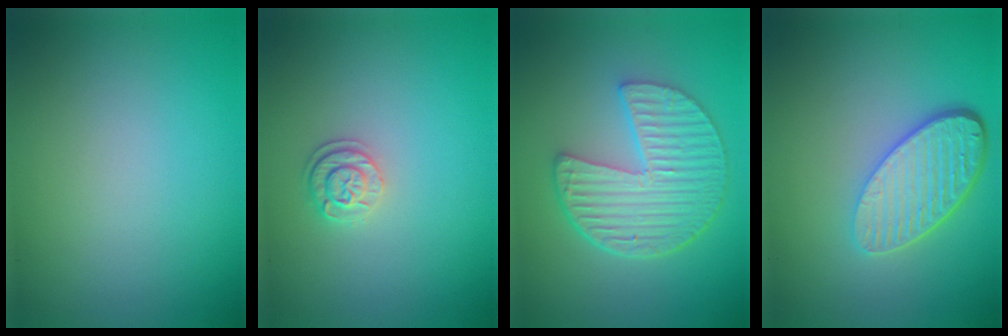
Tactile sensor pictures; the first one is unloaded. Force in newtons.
{"total": 1.9, "press": 1.7, "slide": 0.9}
{"total": 6.6, "press": 4.9, "slide": 4.4}
{"total": 5.3, "press": 3.9, "slide": 3.6}